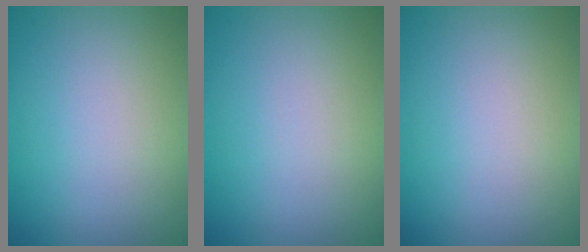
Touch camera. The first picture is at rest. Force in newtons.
{"total": 0.0}
{"total": 0.0}